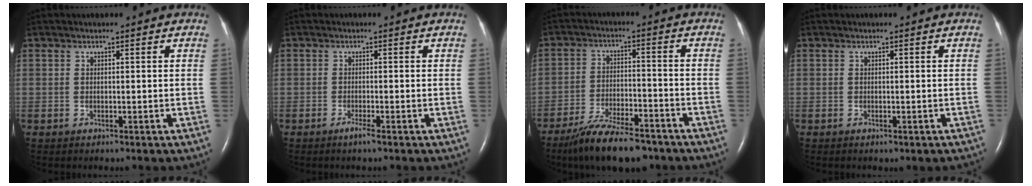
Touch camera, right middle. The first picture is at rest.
{"total": 1.4, "force": [-1.0, -0.1, 1.0], "torque": [-0.024, -0.003, -0.019]}
{"total": 12.1, "force": [-9.6, 3.0, 6.8], "torque": [-0.120, -0.017, -0.162]}
{"total": 0.8, "force": [-0.5, 0.3, 0.5], "torque": [-0.008, -0.003, -0.004]}